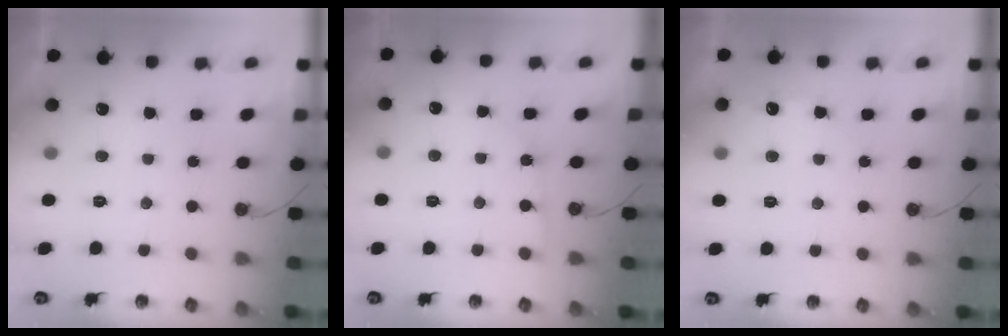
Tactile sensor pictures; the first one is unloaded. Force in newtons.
{"total": 2.8, "press": 2.8, "slide": 0.3}
{"total": 7.2, "press": 7.2, "slide": 0.8}